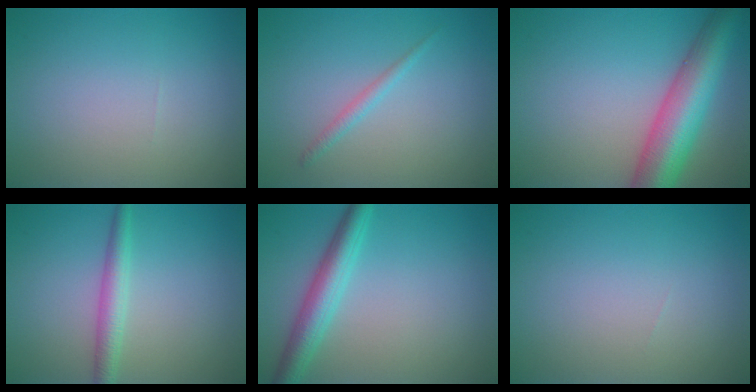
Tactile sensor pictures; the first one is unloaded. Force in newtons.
{"total": 1.1, "press": 1.1, "slide": 0.1}
{"total": 8.5, "press": 8.5, "slide": 0.3}
{"total": 2.4, "press": 2.4, "slide": 0.0}
{"total": 4.0, "press": 4.0, "slide": 0.3}
{"total": 0.0}